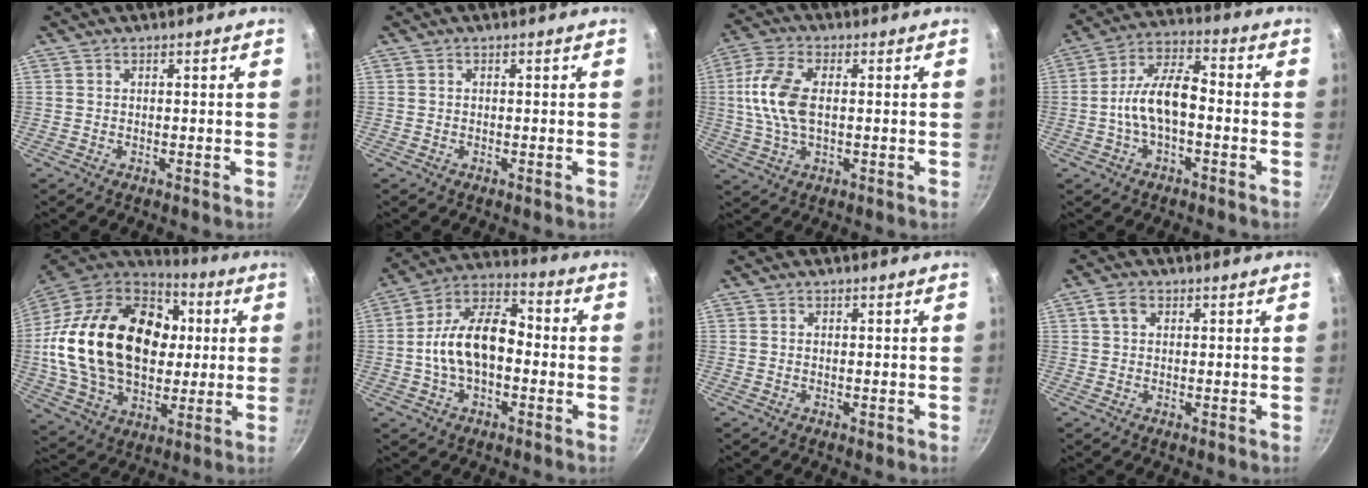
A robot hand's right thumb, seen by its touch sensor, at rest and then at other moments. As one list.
[{"total": 0.0}, {"total": 10.9, "force": [0.8, 5.9, 9.2], "torque": [-0.188, 0.013, 0.007]}, {"total": 10.9, "force": [-2.0, 5.4, 9.3], "torque": [-0.156, 0.045, -0.047]}, {"total": 31.8, "force": [3.5, 21.9, 22.8], "torque": [-0.387, 0.023, 0.067]}, {"total": 14.9, "force": [-1.6, 9.0, 11.7], "torque": [-0.181, 0.048, -0.044]}, {"total": 0.5, "force": [-0.1, 0.4, 0.3], "torque": [-0.001, 0.001, -0.002]}, {"total": 2.8, "force": [0.9, 2.0, 1.8], "torque": [-0.030, 0.006, 0.015]}]